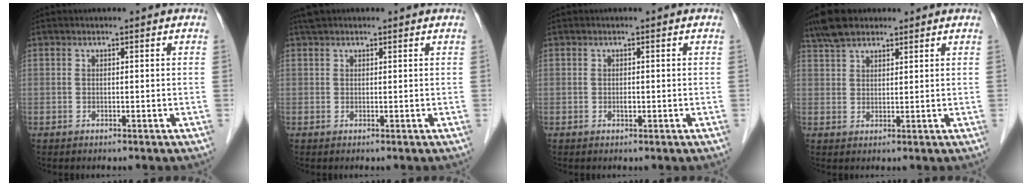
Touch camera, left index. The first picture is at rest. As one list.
[{"total": 2.0, "force": [1.6, 1.2, 0.3], "torque": [-0.008, 0.020, 0.026]}, {"total": 0.6, "force": [-0.1, 0.3, 0.5], "torque": [-0.009, -0.001, -0.001]}, {"total": 6.1, "force": [4.9, 2.7, 2.3], "torque": [-0.051, 0.024, 0.097]}]